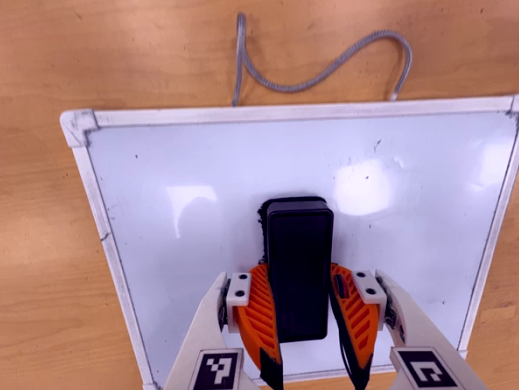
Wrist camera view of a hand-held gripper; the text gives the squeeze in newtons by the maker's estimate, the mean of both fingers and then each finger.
{"total": 13.7, "left": 13.7, "right": 13.6}